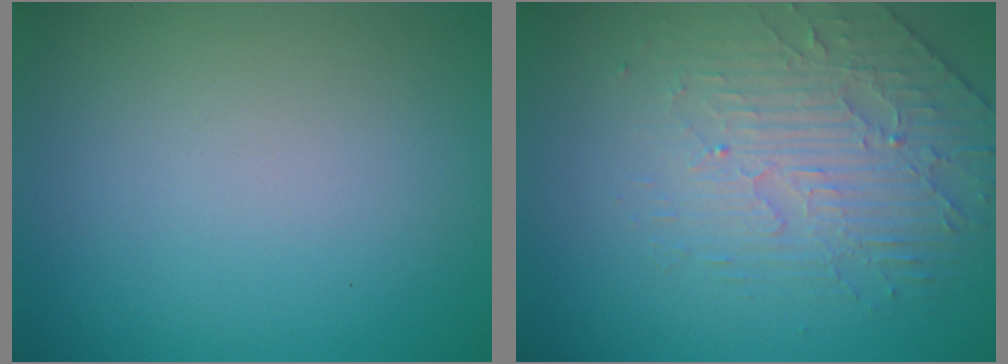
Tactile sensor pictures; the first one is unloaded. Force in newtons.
{"total": 4.5, "press": 3.3, "slide": 3.1}